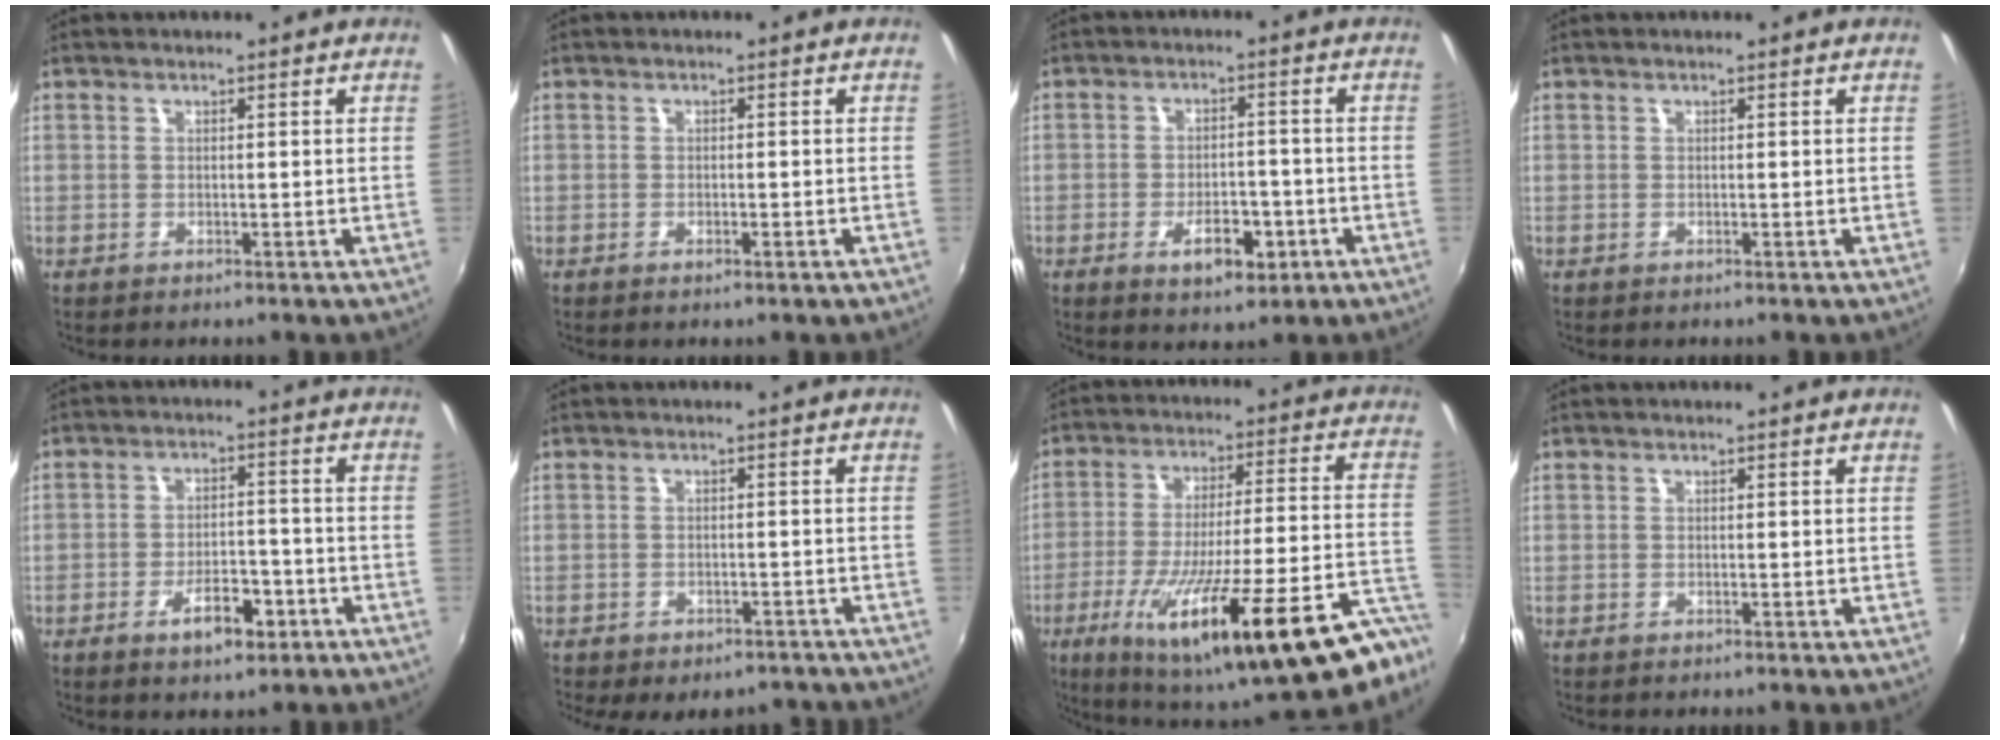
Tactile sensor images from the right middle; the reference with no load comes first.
{"total": 1.5, "force": [-1.0, 0.5, 1.1], "torque": [-0.018, -0.002, -0.015]}
{"total": 7.0, "force": [-3.2, 3.6, 5.0], "torque": [-0.096, -0.001, -0.042]}
{"total": 0.0}
{"total": 6.7, "force": [-3.7, 3.1, 4.7], "torque": [-0.089, 0.004, -0.051]}
{"total": 9.1, "force": [-7.1, 4.1, 4.0], "torque": [-0.081, -0.021, -0.085]}
{"total": 31.6, "force": [-19.4, 4.2, 24.6], "torque": [-0.370, -0.086, -0.282]}
{"total": 0.0}